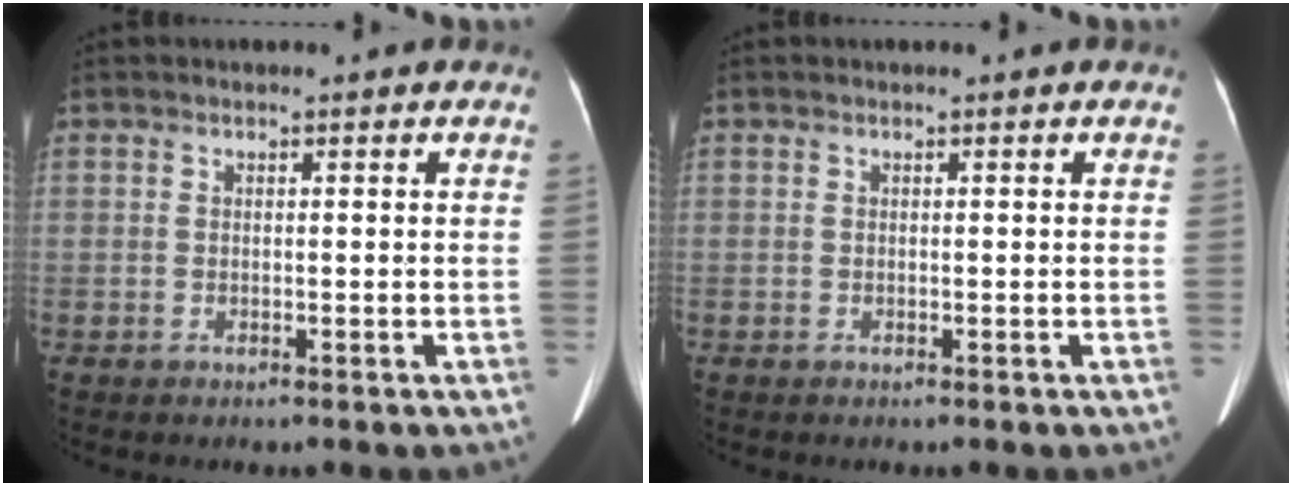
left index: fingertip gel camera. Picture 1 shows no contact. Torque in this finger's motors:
{"motor_torque": [-0.07, -0.09, 0.01, -0.01]}